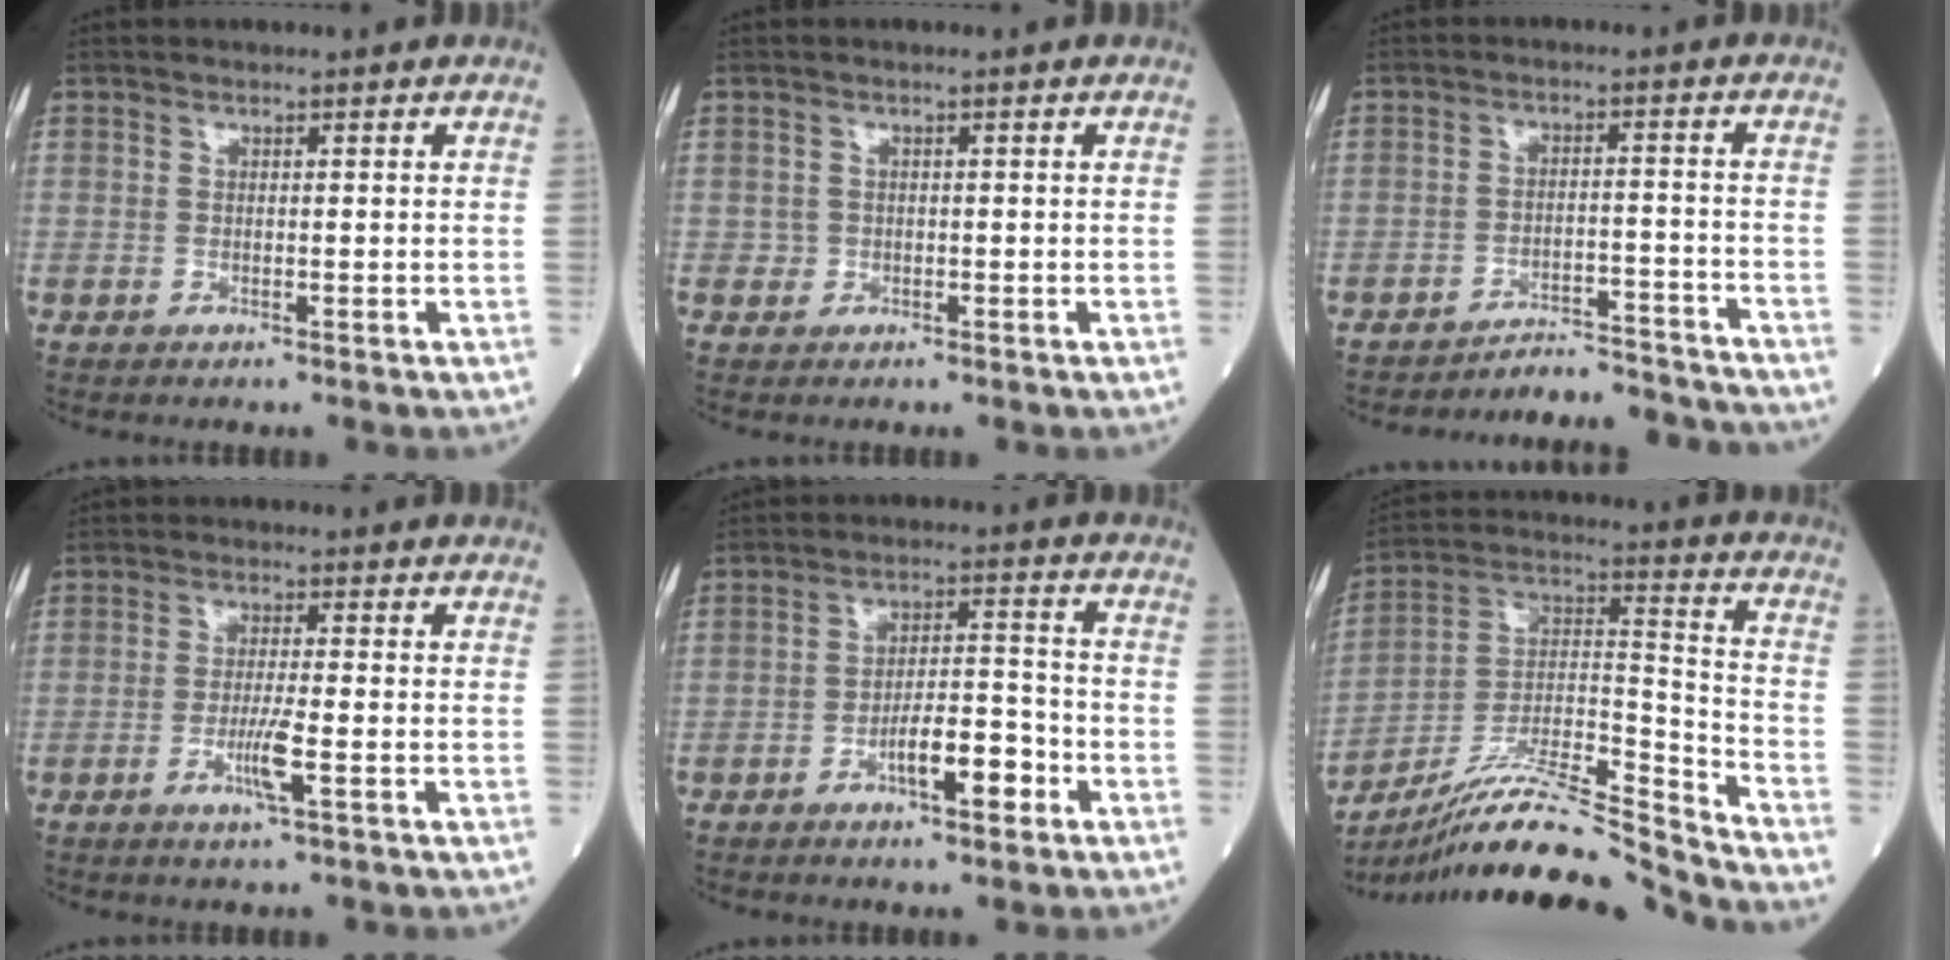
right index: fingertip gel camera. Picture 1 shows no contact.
{"total": 0.8, "force": [0.2, 0.7, -0.1], "torque": [0.007, 0.006, 0.000]}
{"total": 8.7, "force": [-8.7, 0.3, -0.2], "torque": [0.009, 0.017, -0.122]}
{"total": 4.1, "force": [-1.6, -0.2, 3.8], "torque": [-0.076, -0.008, -0.031]}
{"total": 6.8, "force": [-3.4, 1.7, 5.6], "torque": [-0.097, 0.010, -0.056]}
{"total": 18.1, "force": [-16.7, -1.2, 7.0], "torque": [-0.135, 0.028, -0.298]}